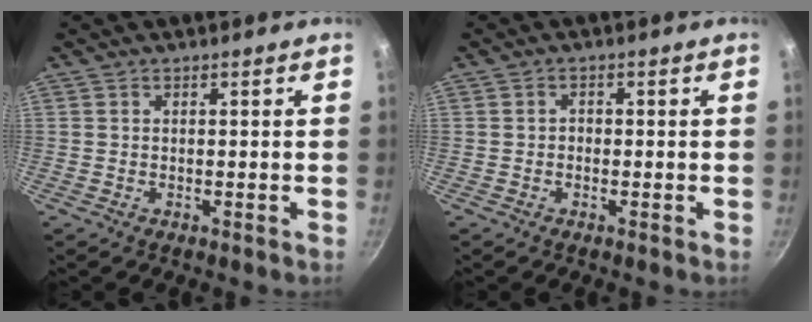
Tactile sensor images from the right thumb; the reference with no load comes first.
{"total": 1.1, "force": [-0.4, 1.0, 0.5], "torque": [-0.006, 0.004, -0.007]}